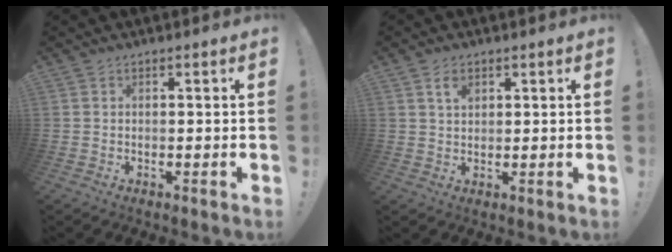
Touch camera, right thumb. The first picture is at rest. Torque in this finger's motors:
{"motor_torque": [-0.26, 0.26, -0.06, 0.10, 0.11]}